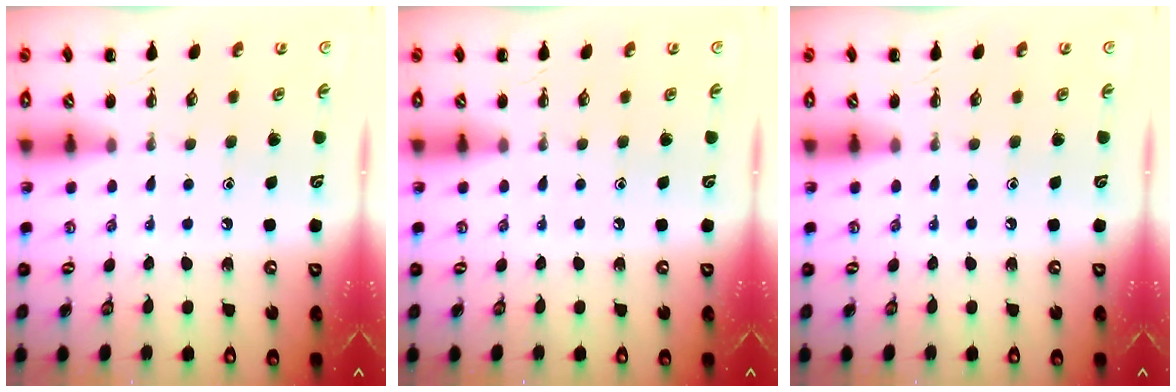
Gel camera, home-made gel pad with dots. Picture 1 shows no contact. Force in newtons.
{"total": 0.0}
{"total": 0.0}